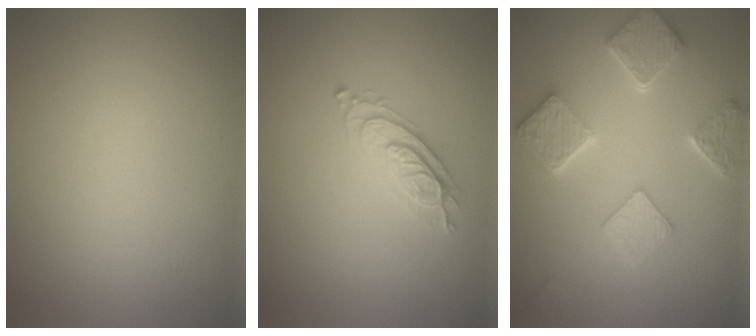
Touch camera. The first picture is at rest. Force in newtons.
{"total": 2.2, "press": 2.2, "slide": 0.3}
{"total": 5.5, "press": 4.4, "slide": 3.2}